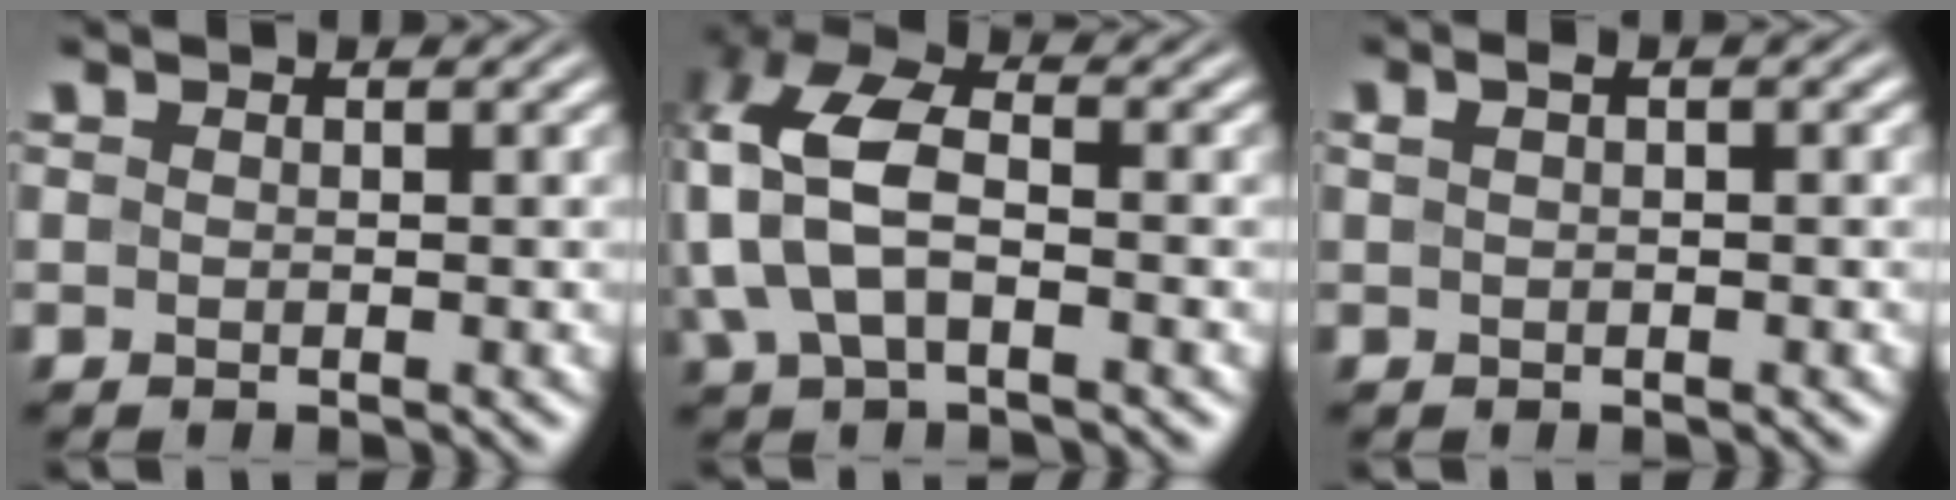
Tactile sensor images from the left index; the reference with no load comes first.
{"total": 9.1, "force": [-0.4, 5.2, 7.4], "torque": [-0.190, 0.016, -0.019]}
{"total": 1.6, "force": [0.7, 0.4, 1.4], "torque": [-0.028, 0.010, 0.009]}